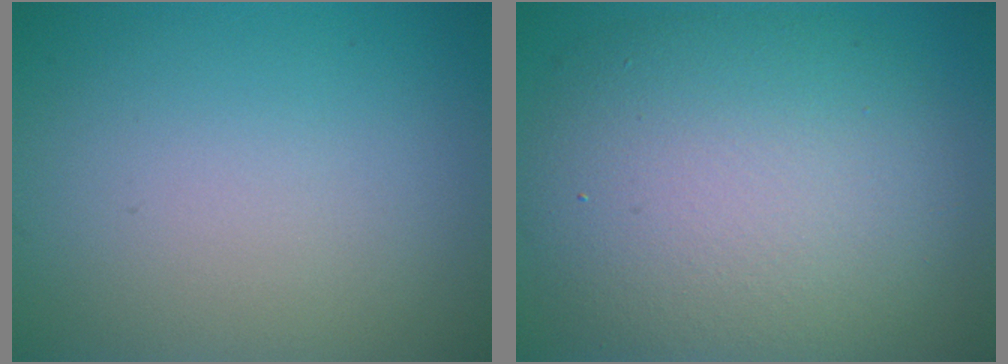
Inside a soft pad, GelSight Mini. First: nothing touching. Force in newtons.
{"total": 10.3, "press": 10.2, "slide": 0.7}